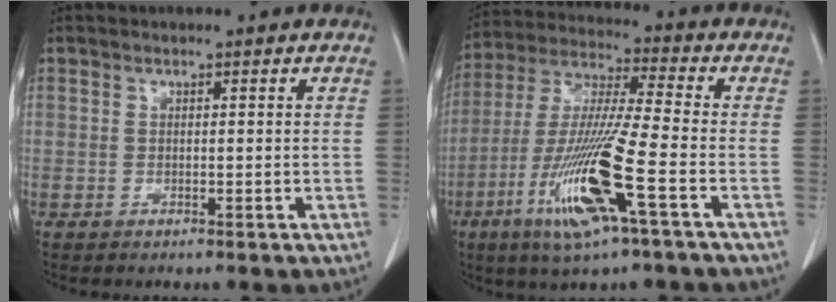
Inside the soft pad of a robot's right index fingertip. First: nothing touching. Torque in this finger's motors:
{"motor_torque": [1.36, -0.06, 0.43, 0.19]}